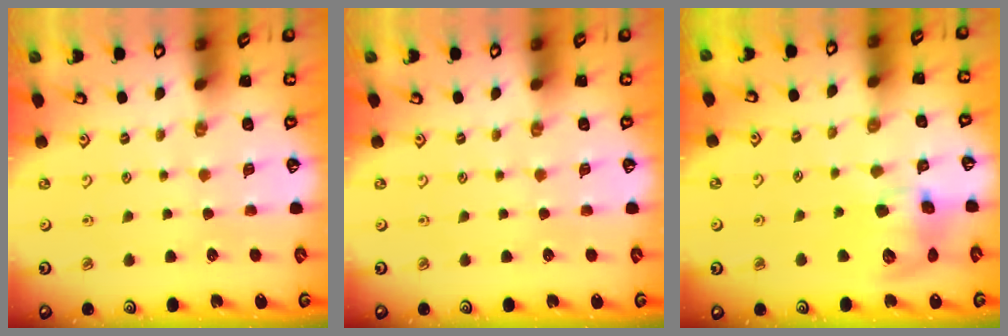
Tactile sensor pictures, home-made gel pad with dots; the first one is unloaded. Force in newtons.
{"total": 0.0}
{"total": 12.0, "press": 11.8, "slide": 2.0}